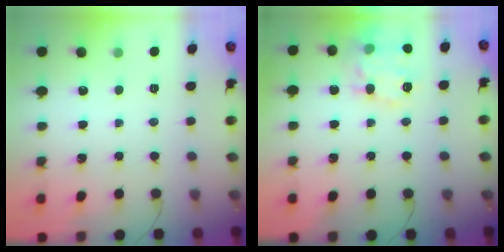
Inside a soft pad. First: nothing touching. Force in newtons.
{"total": 16.6, "press": 16.6, "slide": 1.4}